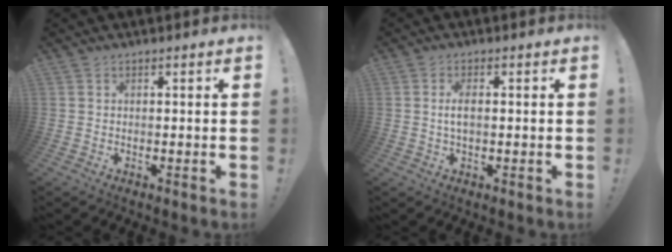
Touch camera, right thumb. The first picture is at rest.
{"total": 3.4, "force": [0.0, 1.4, 3.1], "torque": [-0.061, 0.001, -0.003]}